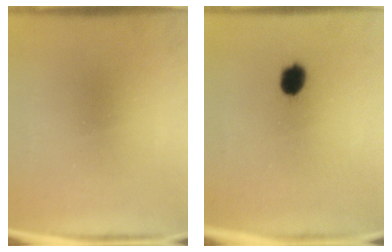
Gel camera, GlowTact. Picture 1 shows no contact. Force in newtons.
{"total": 4.3}